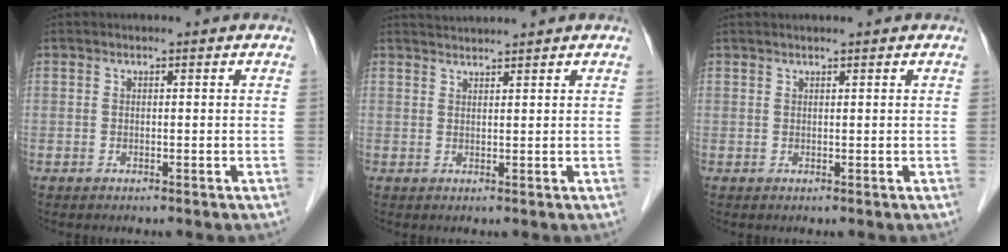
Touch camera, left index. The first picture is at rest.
{"total": 1.3, "force": [0.8, -1.1, -0.1], "torque": [0.006, 0.013, 0.023]}
{"total": 0.8, "force": [-0.5, -0.5, 0.3], "torque": [0.000, 0.012, -0.006]}